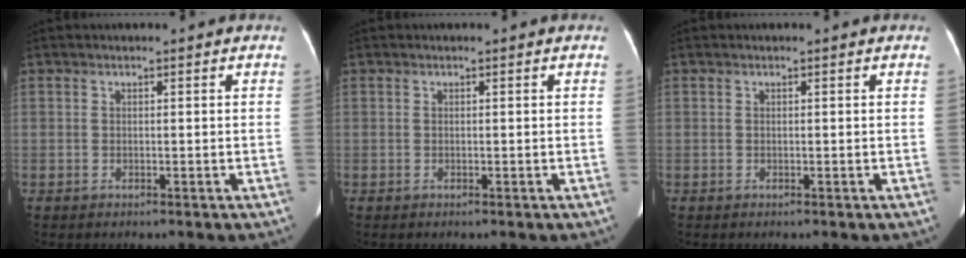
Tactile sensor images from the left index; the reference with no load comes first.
{"total": 0.0}
{"total": 0.0}